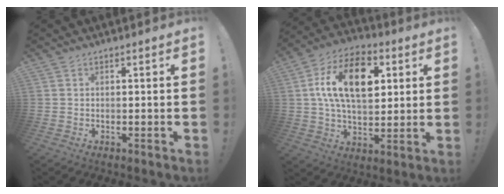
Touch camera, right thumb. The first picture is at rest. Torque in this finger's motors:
{"motor_torque": [1.88, 3.13, 1.00, -0.58, 0.33]}